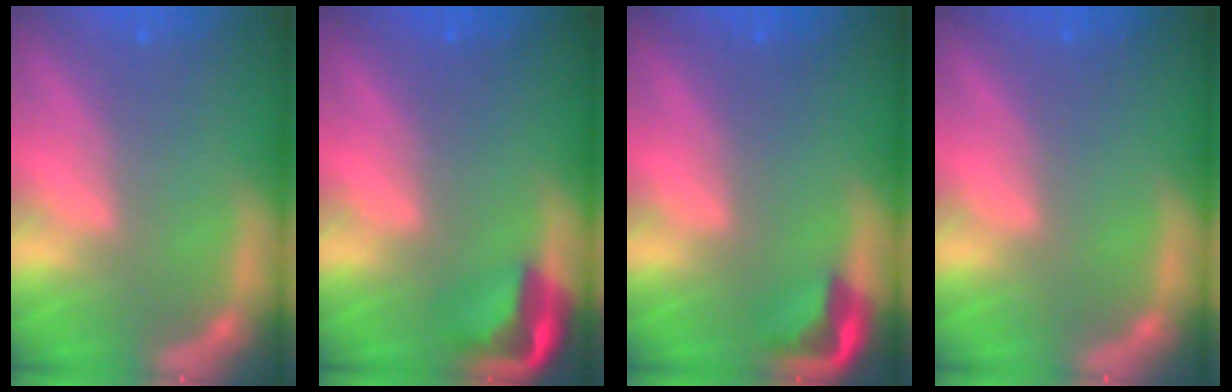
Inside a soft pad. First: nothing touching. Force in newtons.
{"total": 3.9}
{"total": 2.9}
{"total": 0.0}